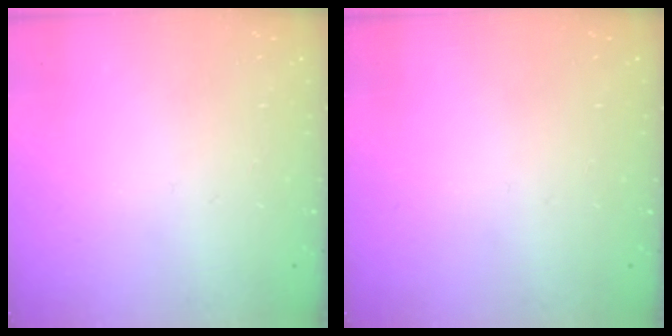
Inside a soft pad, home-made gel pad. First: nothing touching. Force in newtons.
{"total": 0.0}